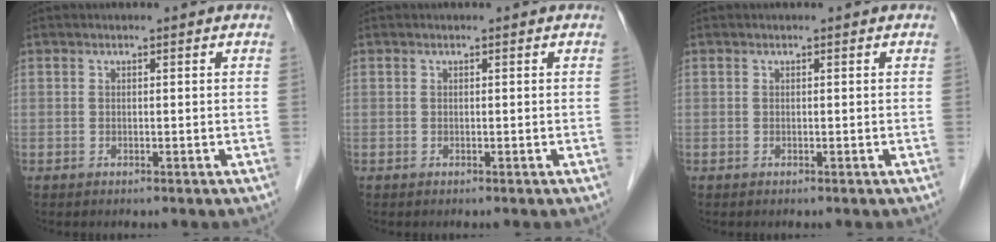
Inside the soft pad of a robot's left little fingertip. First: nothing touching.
{"total": 0.0}
{"total": 0.0}